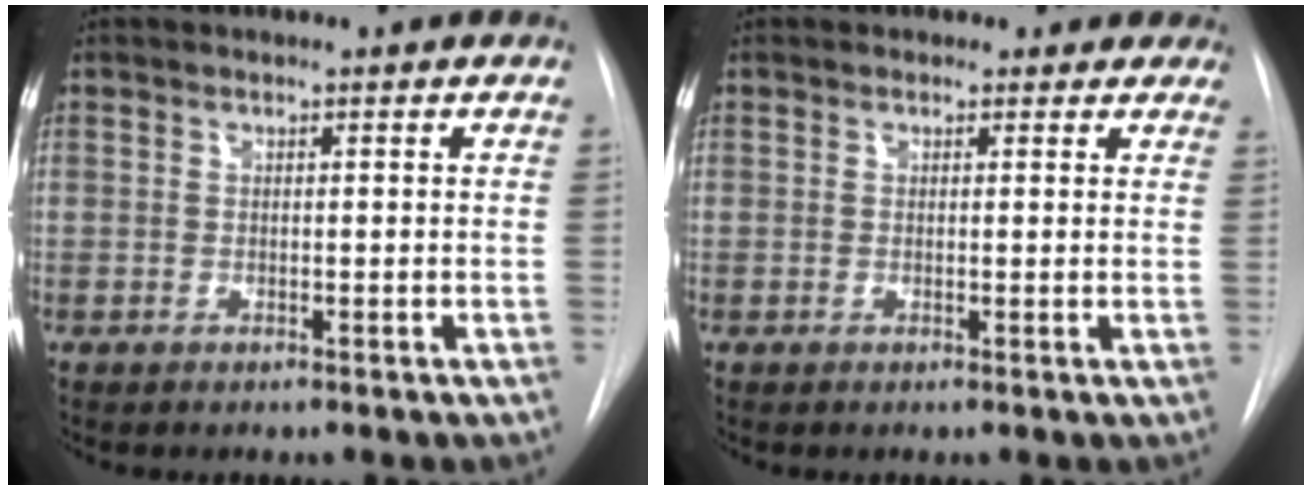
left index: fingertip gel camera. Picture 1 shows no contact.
{"total": 3.8, "force": [3.0, 2.3, 0.2], "torque": [0.019, -0.006, 0.015]}